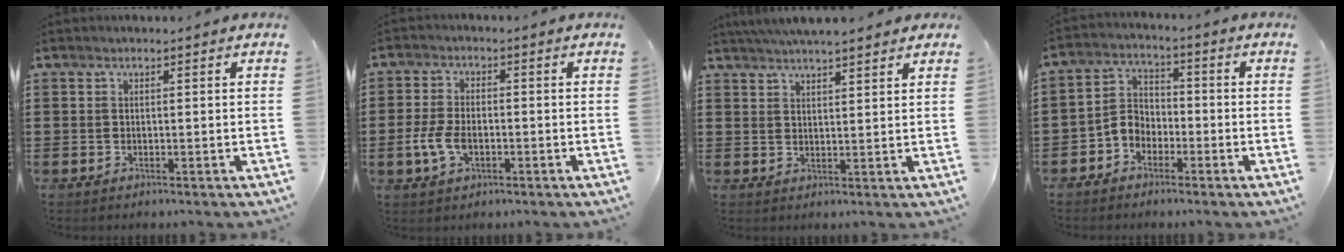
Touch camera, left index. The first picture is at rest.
{"total": 5.2, "force": [-1.5, 2.9, 4.0], "torque": [-0.095, -0.002, -0.031]}
{"total": 4.4, "force": [4.0, 0.2, 1.8], "torque": [-0.044, -0.004, 0.074]}
{"total": 4.5, "force": [-3.1, 2.8, 1.5], "torque": [-0.047, 0.006, -0.070]}